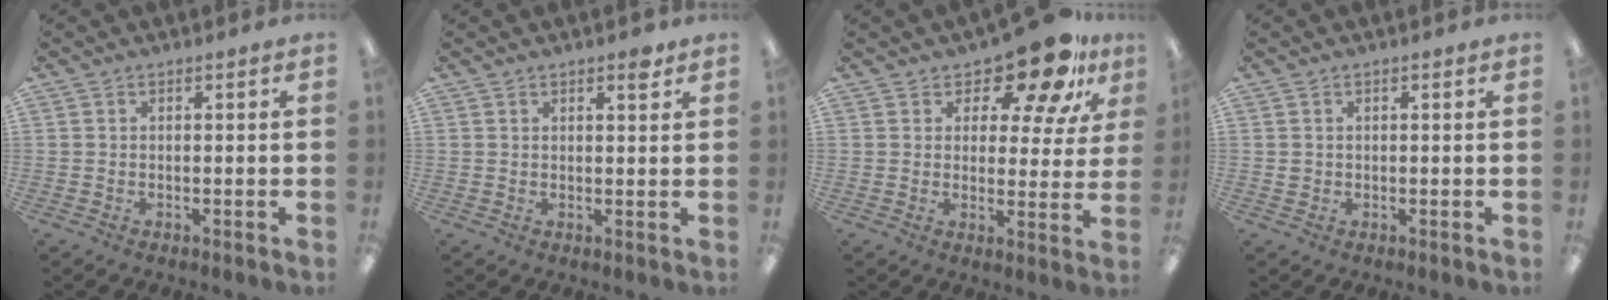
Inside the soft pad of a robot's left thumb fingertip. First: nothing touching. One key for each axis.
{"total": 2.6, "fx": 1.9, "fy": 0.8, "fz": 1.5, "tx": -0.007, "ty": -0.008, "tz": 0.029}
{"total": 13.6, "fx": 10.4, "fy": 5.4, "fz": 6.9, "tx": -0.100, "ty": -0.067, "tz": 0.181}
{"total": 0.9, "fx": 0.2, "fy": 0.9, "fz": 0.2, "tx": -0.006, "ty": 0.005, "tz": 0.003}